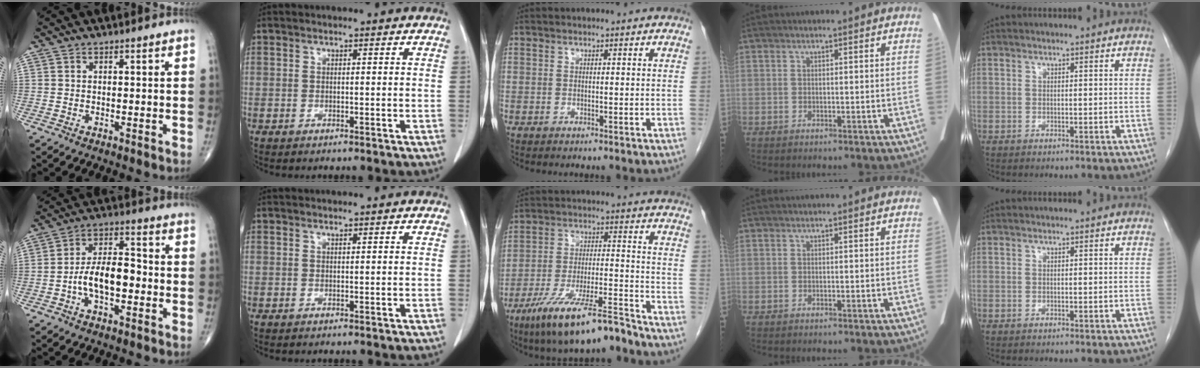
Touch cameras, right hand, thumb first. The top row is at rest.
{"thumb": {"total": 10.2, "force": [-2.4, 5.1, 8.5], "torque": [-0.142, 0.034, -0.050]}, "middle": {"total": 13.4, "force": [-10.1, 1.5, 8.7], "torque": [-0.156, -0.017, -0.174]}}